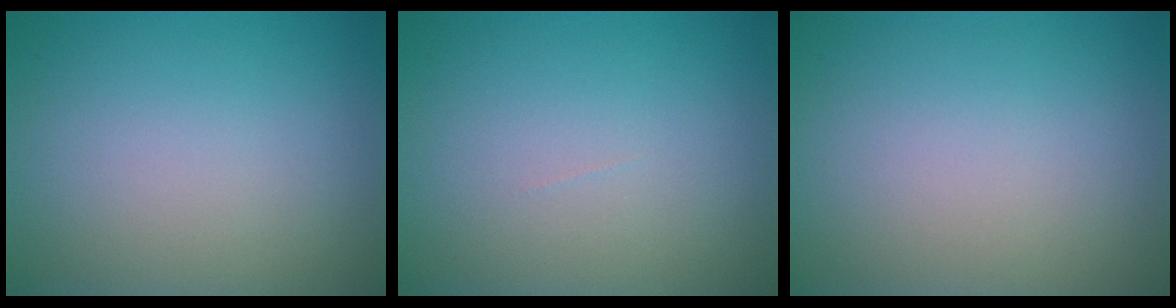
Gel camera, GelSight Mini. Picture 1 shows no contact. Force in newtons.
{"total": 0.0}
{"total": 0.0}